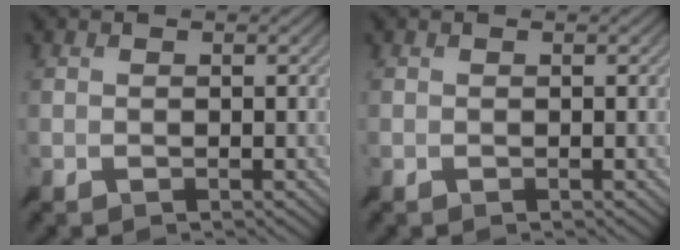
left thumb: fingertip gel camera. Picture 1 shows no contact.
{"total": 0.0}